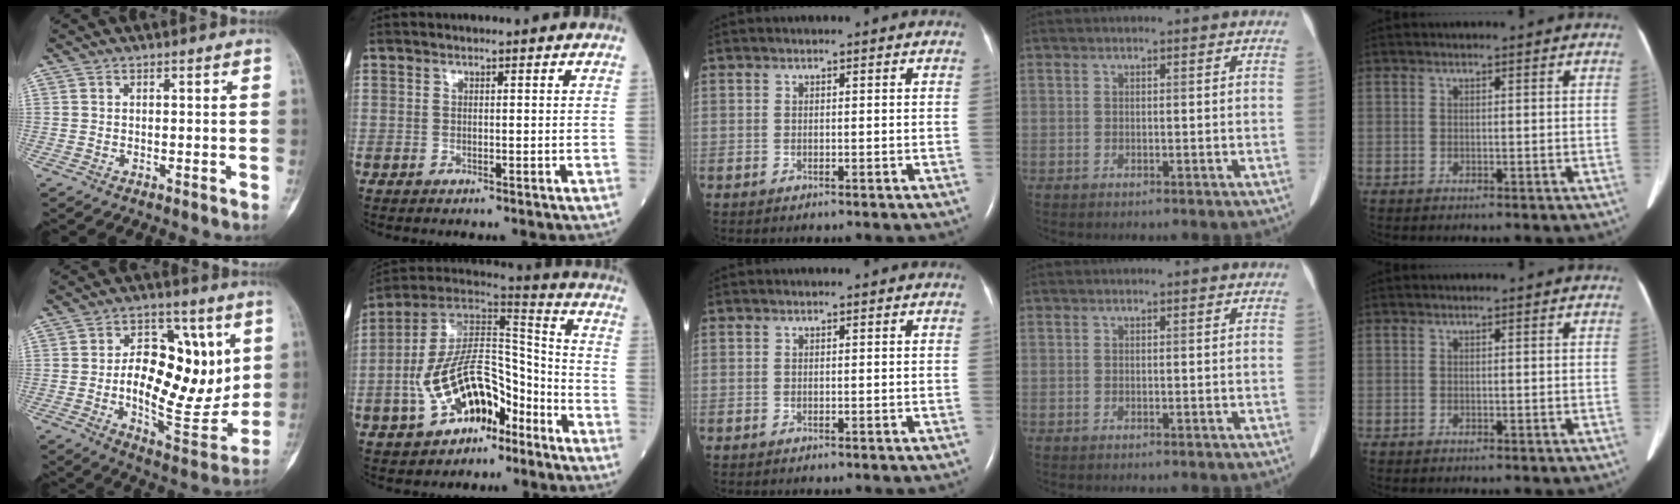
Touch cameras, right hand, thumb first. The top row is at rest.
{"thumb": {"total": 20.5, "force": [1.9, 11.2, 17.0], "torque": [-0.216, -0.018, 0.038]}, "index": {"total": 15.5, "force": [-6.6, 7.9, 11.5], "torque": [-0.220, 0.033, -0.112]}}